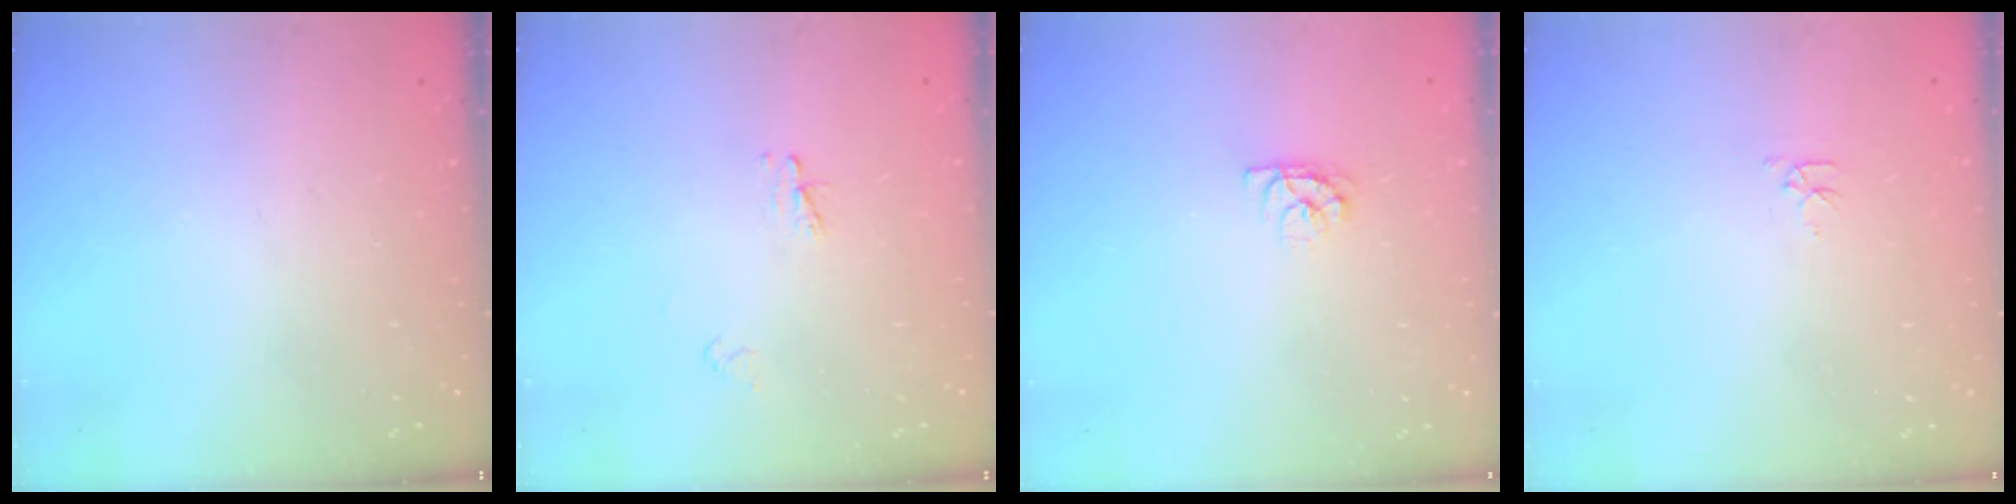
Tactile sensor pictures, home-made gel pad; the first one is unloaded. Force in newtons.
{"total": 2.3, "press": 2.3, "slide": 0.3}
{"total": 3.9, "press": 3.9, "slide": 0.3}
{"total": 2.8, "press": 2.7, "slide": 0.4}